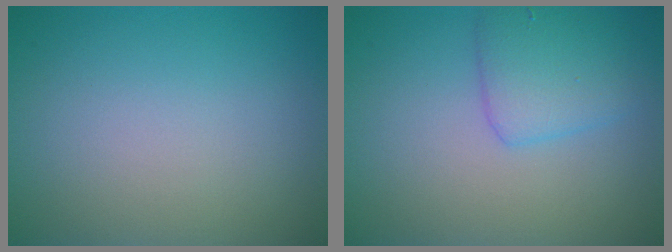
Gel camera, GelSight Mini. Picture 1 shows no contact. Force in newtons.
{"total": 3.1, "press": 3.1, "slide": 0.1}